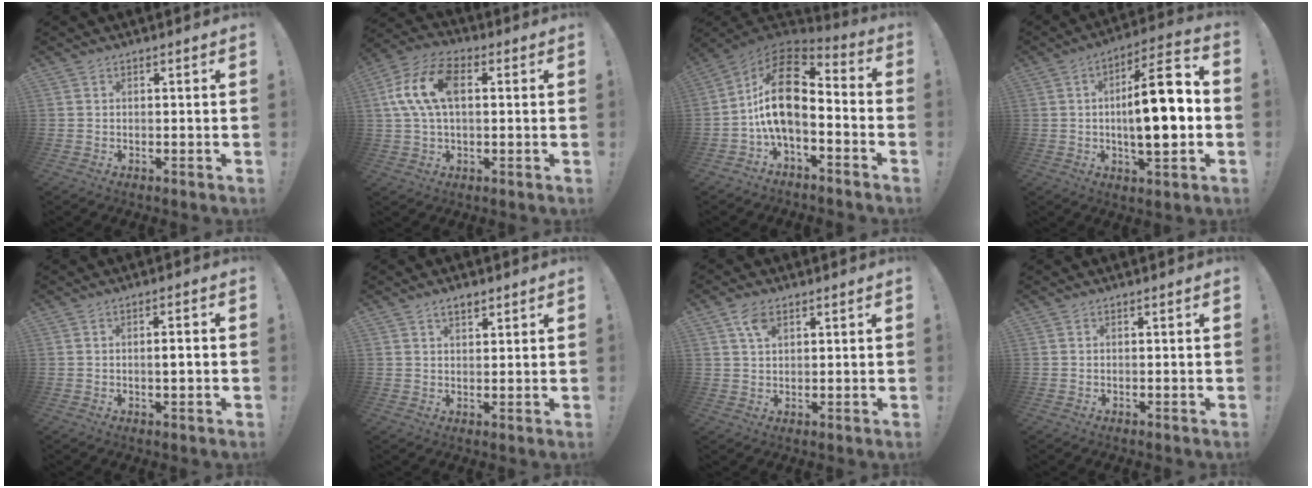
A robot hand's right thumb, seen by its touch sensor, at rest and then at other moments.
{"total": 13.5, "force": [2.6, 7.9, 10.7], "torque": [-0.211, 0.010, 0.050]}
{"total": 15.2, "force": [0.2, 8.6, 12.5], "torque": [-0.228, 0.004, 0.006]}
{"total": 17.1, "force": [-0.8, 4.8, 16.4], "torque": [-0.252, 0.001, -0.023]}
{"total": 2.7, "force": [-0.3, 0.2, 2.7], "torque": [-0.046, 0.002, -0.009]}
{"total": 3.3, "force": [2.2, 1.7, 1.8], "torque": [-0.029, -0.006, 0.040]}
{"total": 4.8, "force": [2.5, 2.7, 3.1], "torque": [-0.057, -0.002, 0.045]}
{"total": 0.0}